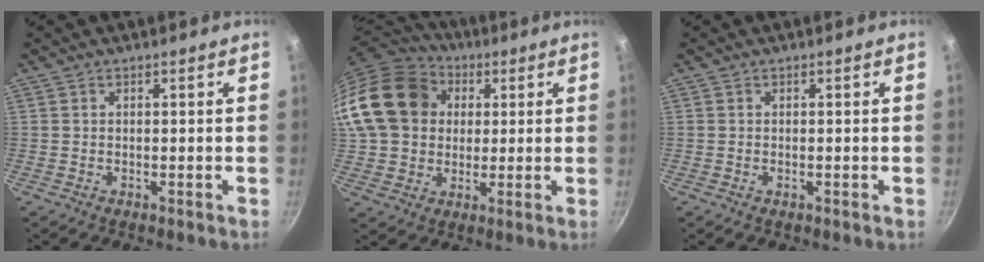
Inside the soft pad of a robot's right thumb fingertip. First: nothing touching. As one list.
[{"total": 19.0, "force": [4.2, 15.4, 10.2], "torque": [-0.169, 0.024, 0.072]}, {"total": 0.5, "force": [-0.2, 0.3, 0.4], "torque": [-0.007, 0.002, -0.003]}]